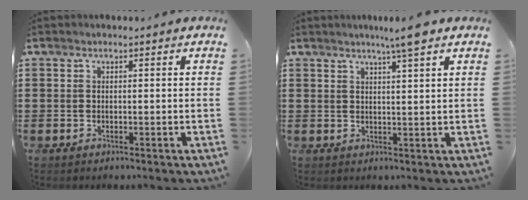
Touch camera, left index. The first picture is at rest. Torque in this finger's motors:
{"motor_torque": [0.78, -0.80, 0.36, 0.08]}